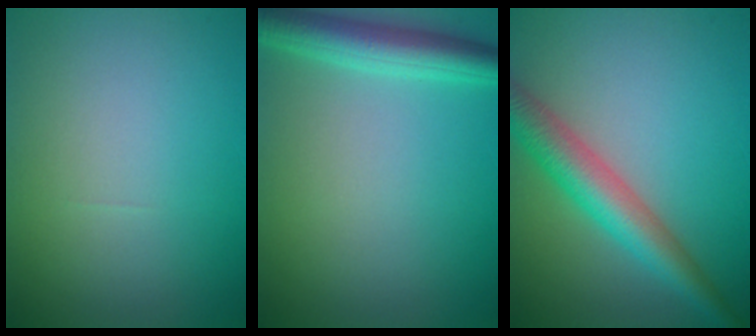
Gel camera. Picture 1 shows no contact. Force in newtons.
{"total": 4.2, "press": 4.2, "slide": 0.2}
{"total": 5.0, "press": 5.0, "slide": 0.1}